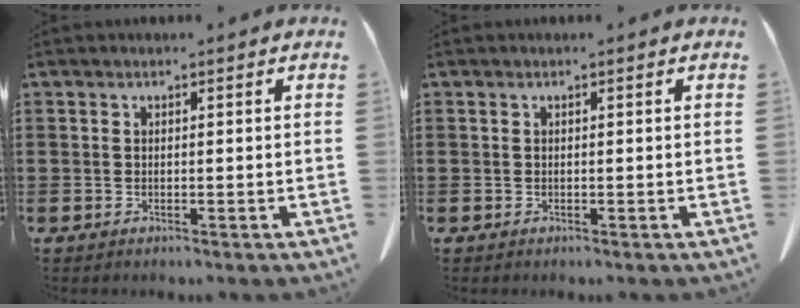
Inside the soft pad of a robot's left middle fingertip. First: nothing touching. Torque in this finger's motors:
{"motor_torque": [-0.03, -0.13, 0.00, -0.01]}